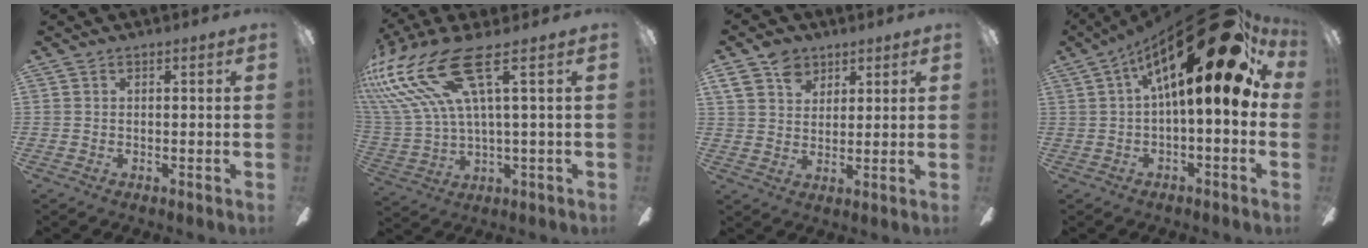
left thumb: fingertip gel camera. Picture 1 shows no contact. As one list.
[{"total": 20.2, "force": [9.5, 6.8, 16.4], "torque": [-0.345, -0.039, 0.161]}, {"total": 8.4, "force": [4.9, 6.0, 3.2], "torque": [-0.060, -0.002, 0.094]}, {"total": 25.8, "force": [10.7, 8.3, 21.9], "torque": [-0.326, -0.060, 0.173]}]